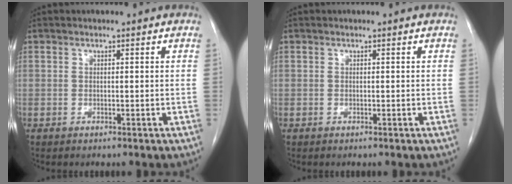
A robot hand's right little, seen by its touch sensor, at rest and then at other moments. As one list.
[{"total": 0.0}]